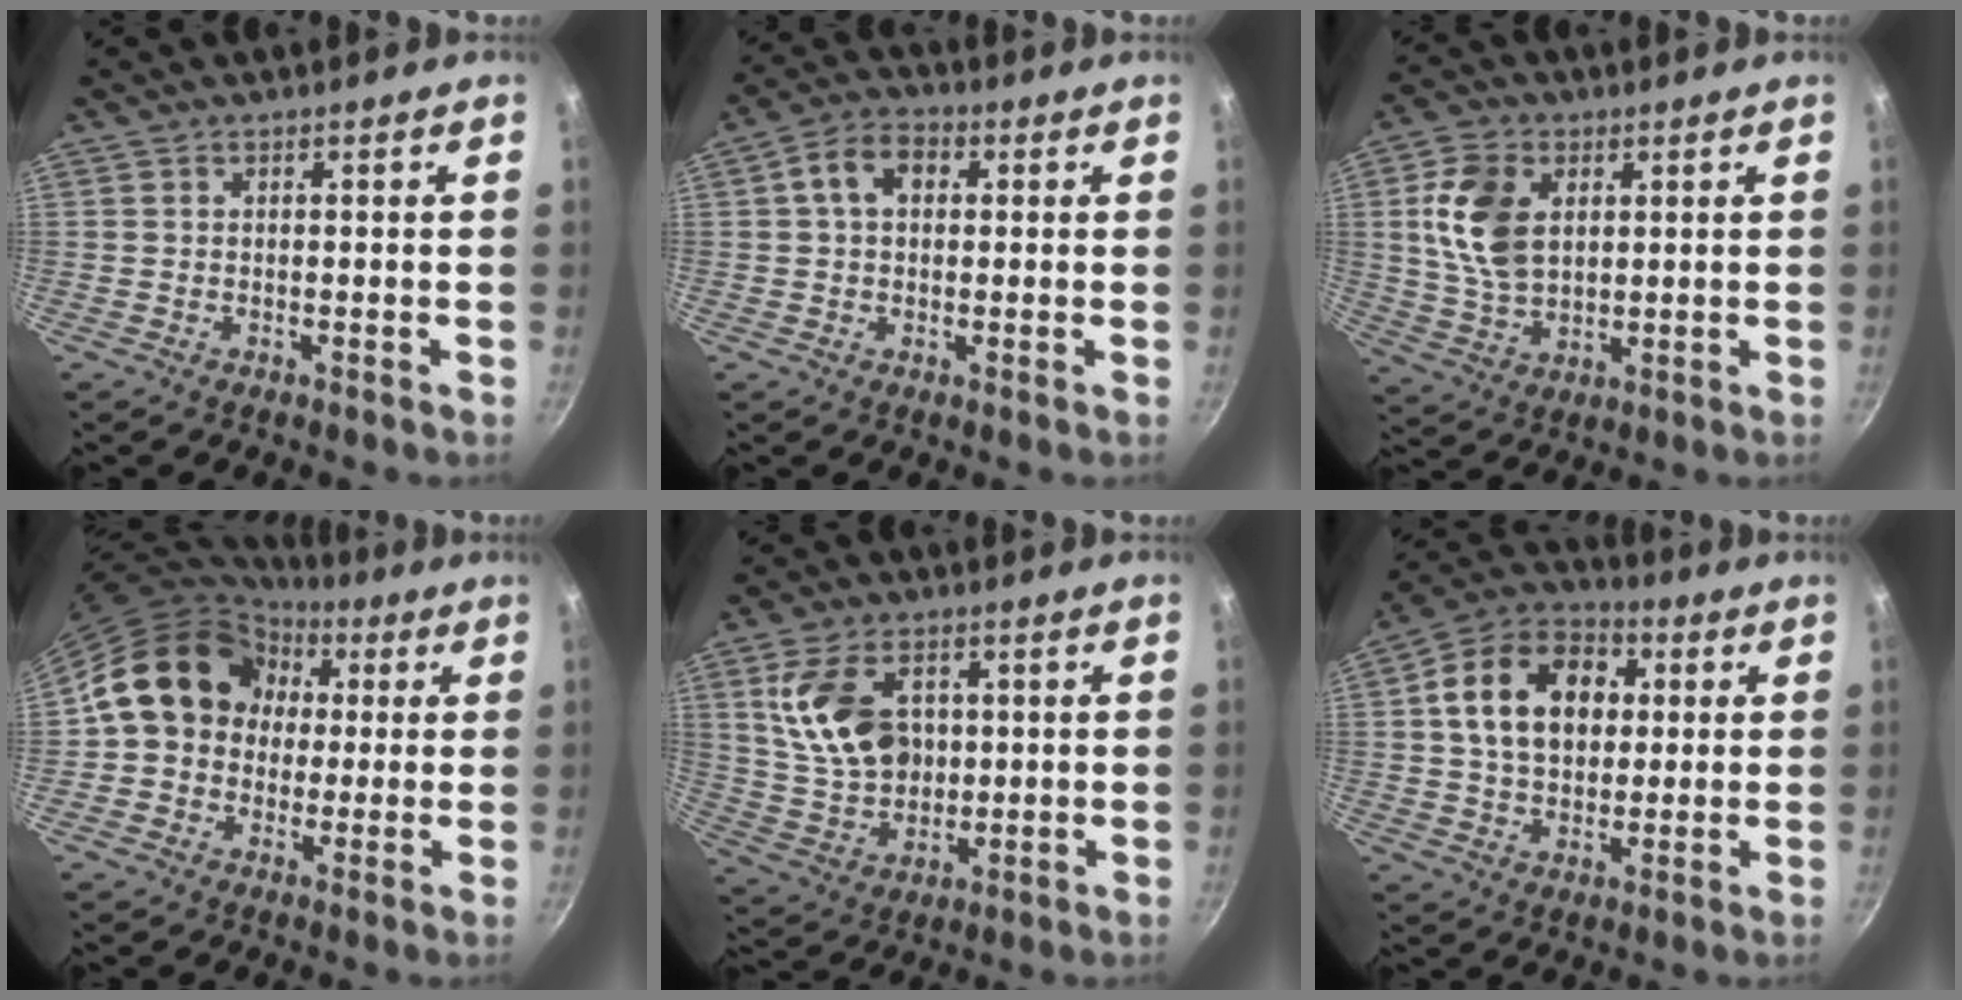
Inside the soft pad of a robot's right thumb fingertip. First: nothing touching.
{"total": 7.0, "force": [1.5, 5.0, 4.7], "torque": [-0.065, 0.017, 0.013]}
{"total": 12.0, "force": [2.8, 8.0, 8.6], "torque": [-0.147, -0.010, 0.056]}
{"total": 16.6, "force": [2.5, 14.0, 8.5], "torque": [-0.112, 0.039, 0.027]}
{"total": 14.3, "force": [3.2, 10.0, 9.7], "torque": [-0.161, -0.014, 0.068]}
{"total": 16.6, "force": [3.2, 12.0, 11.0], "torque": [-0.157, 0.021, 0.041]}